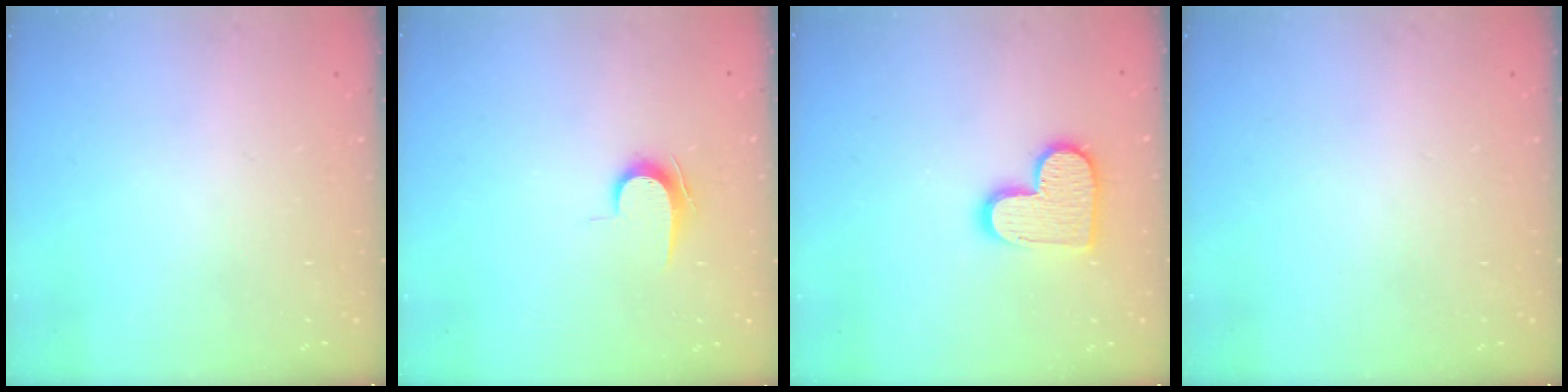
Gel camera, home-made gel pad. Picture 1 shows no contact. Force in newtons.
{"total": 7.0, "press": 7.0, "slide": 0.8}
{"total": 12.8, "press": 12.8, "slide": 0.9}
{"total": 0.0}